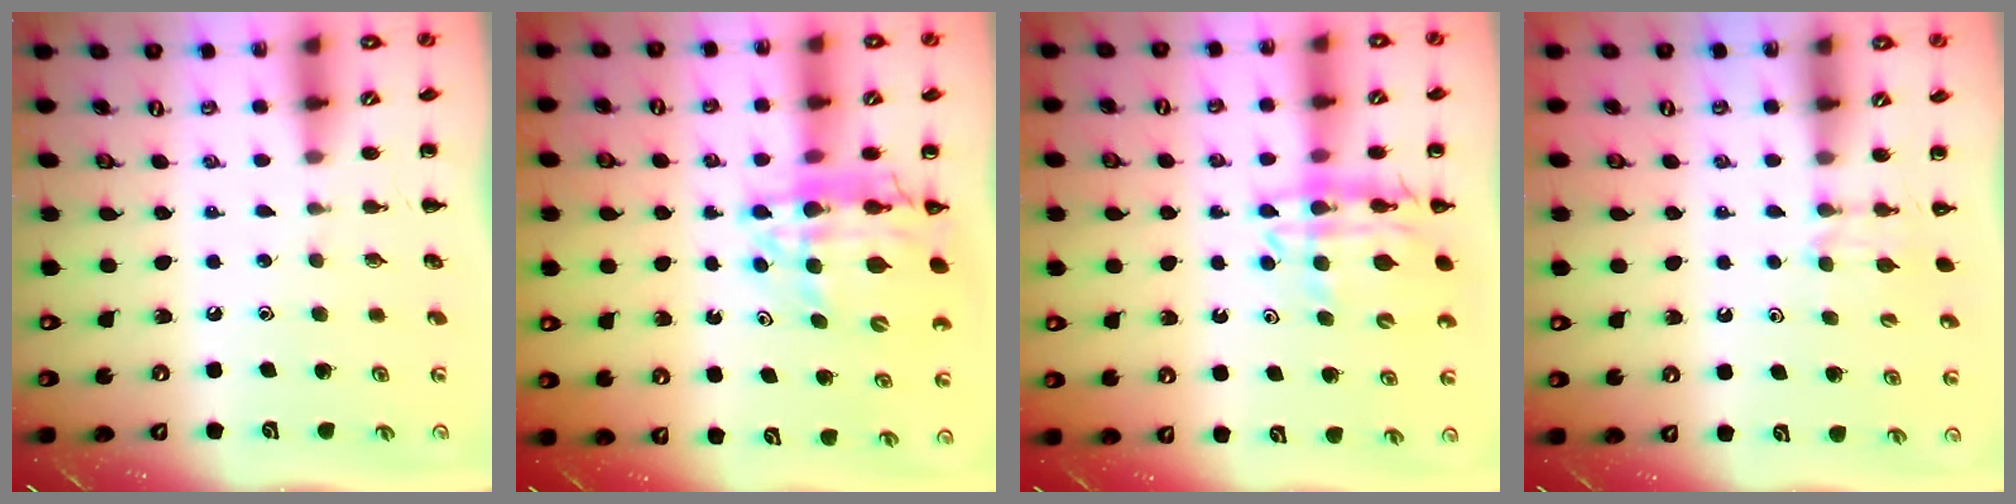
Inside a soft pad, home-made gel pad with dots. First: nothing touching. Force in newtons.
{"total": 14.0, "press": 13.4, "slide": 4.0}
{"total": 13.2, "press": 12.7, "slide": 3.4}
{"total": 4.4, "press": 4.1, "slide": 1.5}